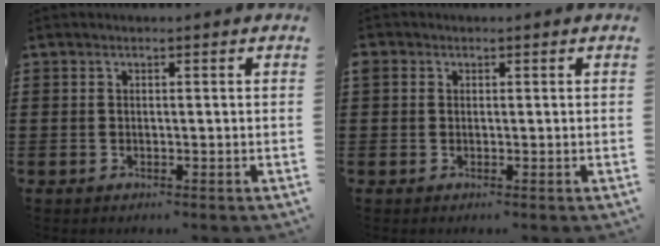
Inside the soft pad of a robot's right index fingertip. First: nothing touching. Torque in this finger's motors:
{"motor_torque": [1.10, 1.04, 0.67, 0.13]}